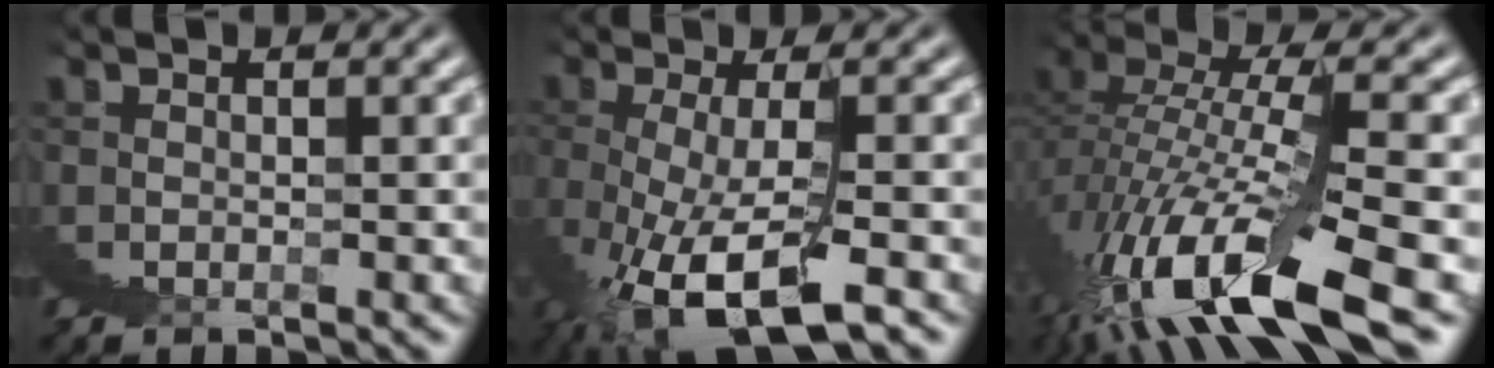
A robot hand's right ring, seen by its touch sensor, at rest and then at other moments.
{"total": 4.4, "force": [-0.8, 1.0, 4.2], "torque": [-0.073, -0.006, 0.001]}
{"total": 6.3, "force": [-0.8, 1.4, 6.1], "torque": [-0.102, -0.002, -0.007]}